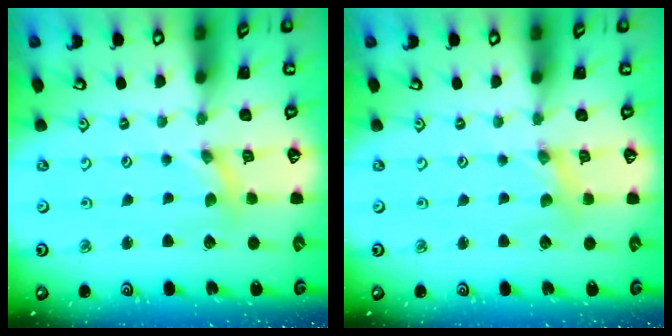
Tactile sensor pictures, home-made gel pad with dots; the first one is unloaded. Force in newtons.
{"total": 1.5, "press": 1.5, "slide": 0.0}